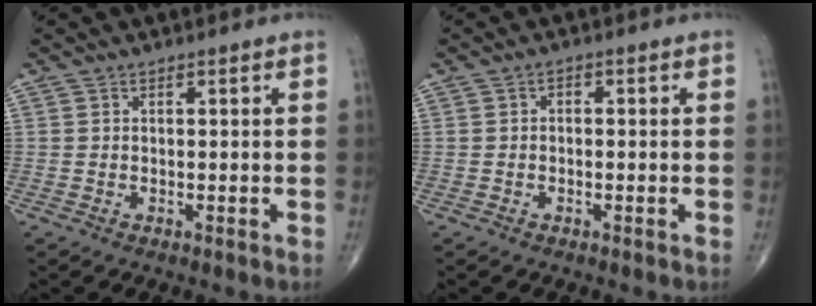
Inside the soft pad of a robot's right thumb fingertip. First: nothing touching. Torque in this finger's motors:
{"motor_torque": [0.29, -0.35, 0.21, 0.04, -0.06]}